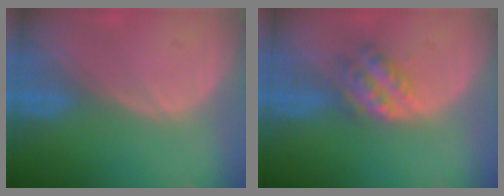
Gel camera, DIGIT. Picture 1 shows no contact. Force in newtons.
{"total": 5.1, "press": 4.8, "slide": 1.8}